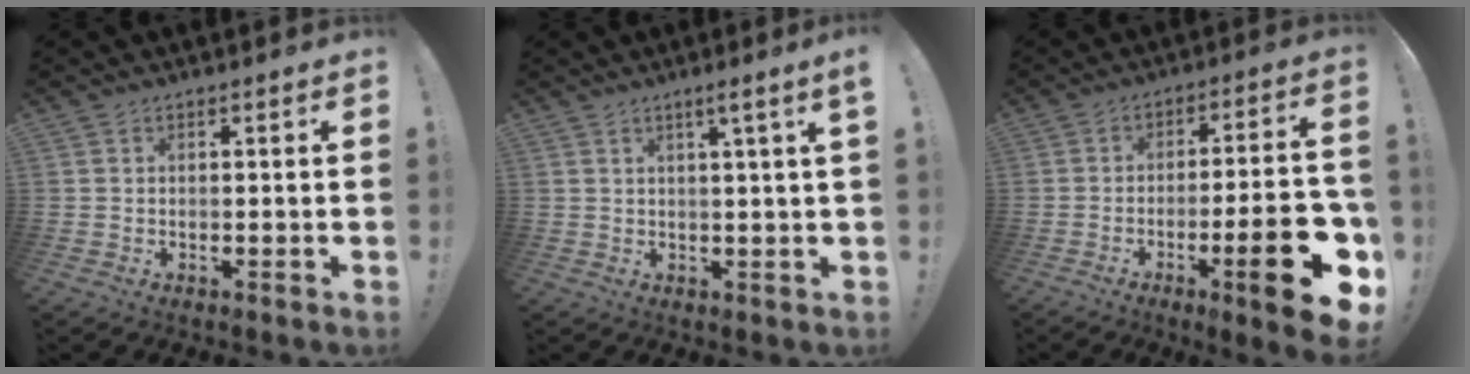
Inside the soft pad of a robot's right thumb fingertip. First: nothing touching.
{"total": 3.8, "force": [1.8, -0.7, 3.3], "torque": [-0.053, -0.005, 0.024]}
{"total": 18.1, "force": [-6.7, 3.8, 16.3], "torque": [-0.229, 0.027, -0.090]}